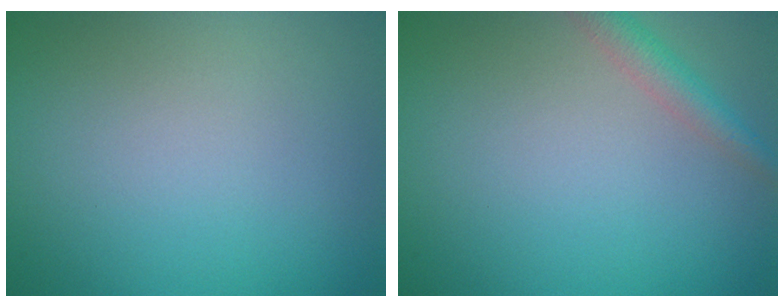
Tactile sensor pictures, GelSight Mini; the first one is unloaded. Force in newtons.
{"total": 2.4, "press": 2.4, "slide": 0.1}